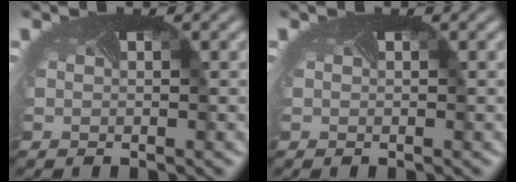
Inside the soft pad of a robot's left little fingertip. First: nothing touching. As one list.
[{"total": 0.0}]